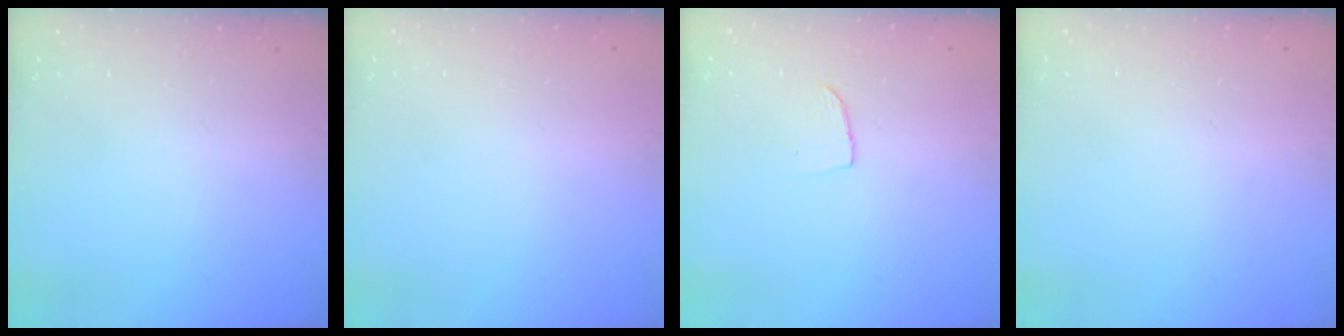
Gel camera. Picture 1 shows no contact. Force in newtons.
{"total": 0.0}
{"total": 3.8, "press": 3.8, "slide": 0.4}
{"total": 0.0}